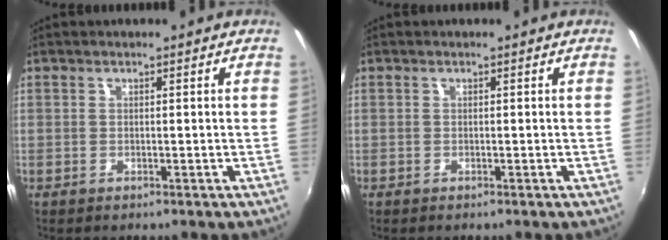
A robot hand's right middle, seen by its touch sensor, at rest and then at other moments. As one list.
[{"total": 0.0}]